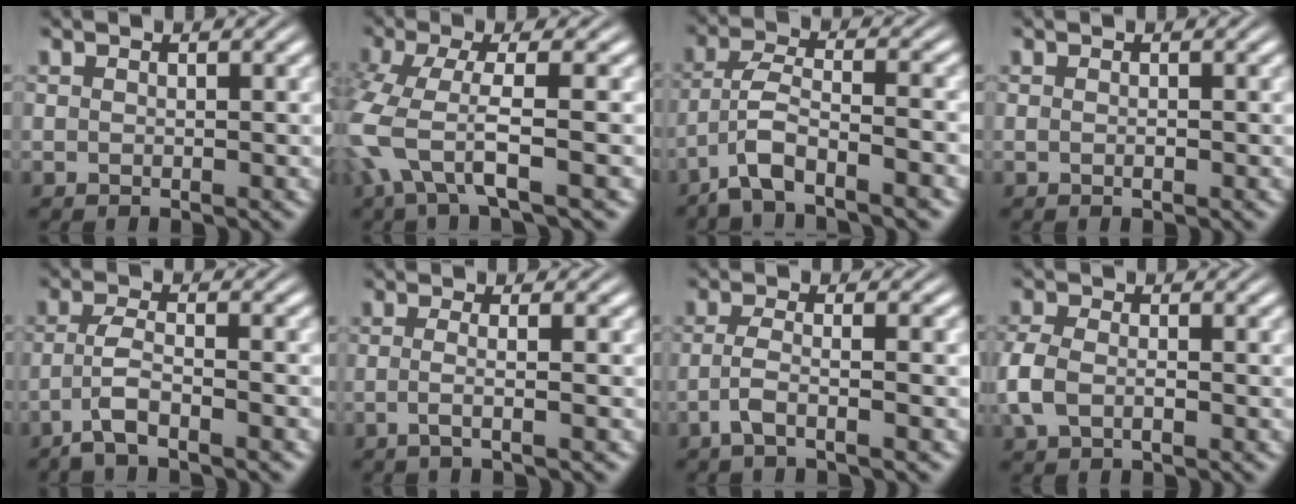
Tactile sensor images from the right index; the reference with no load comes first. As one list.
[{"total": 6.3, "force": [-1.5, 3.7, 4.9], "torque": [-0.146, -0.032, -0.018]}, {"total": 5.3, "force": [-2.7, 2.9, 3.5], "torque": [-0.091, -0.022, -0.041]}, {"total": 0.6, "force": [-0.4, 0.3, 0.3], "torque": [-0.008, -0.002, -0.006]}, {"total": 4.0, "force": [-2.4, 1.4, 2.9], "torque": [-0.063, -0.009, -0.039]}, {"total": 2.2, "force": [-1.0, -0.5, 1.9], "torque": [-0.045, -0.009, -0.016]}, {"total": 3.0, "force": [-1.8, 0.3, 2.4], "torque": [-0.062, -0.015, -0.024]}, {"total": 3.3, "force": [-0.7, 2.5, 2.1], "torque": [-0.069, -0.011, -0.004]}]